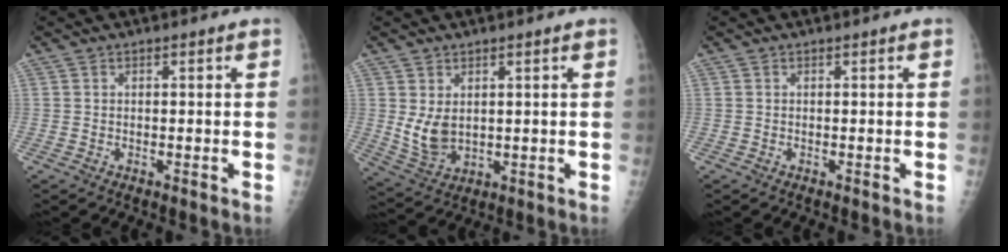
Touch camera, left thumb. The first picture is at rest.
{"total": 6.2, "force": [1.2, 4.0, 4.5], "torque": [-0.074, -0.017, 0.039]}
{"total": 0.0}